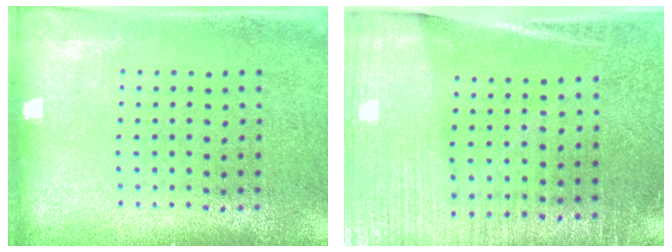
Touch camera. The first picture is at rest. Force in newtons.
{"total": 3.4, "press": 3.0, "slide": 1.5}